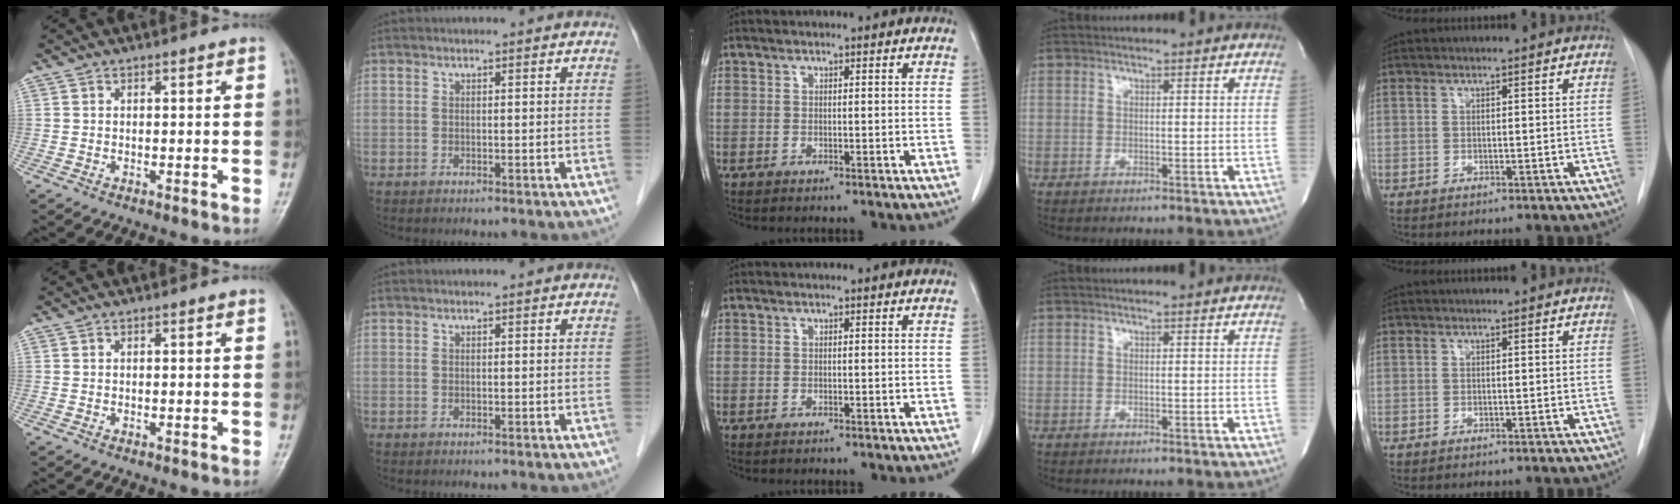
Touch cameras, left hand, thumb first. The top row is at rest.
{}